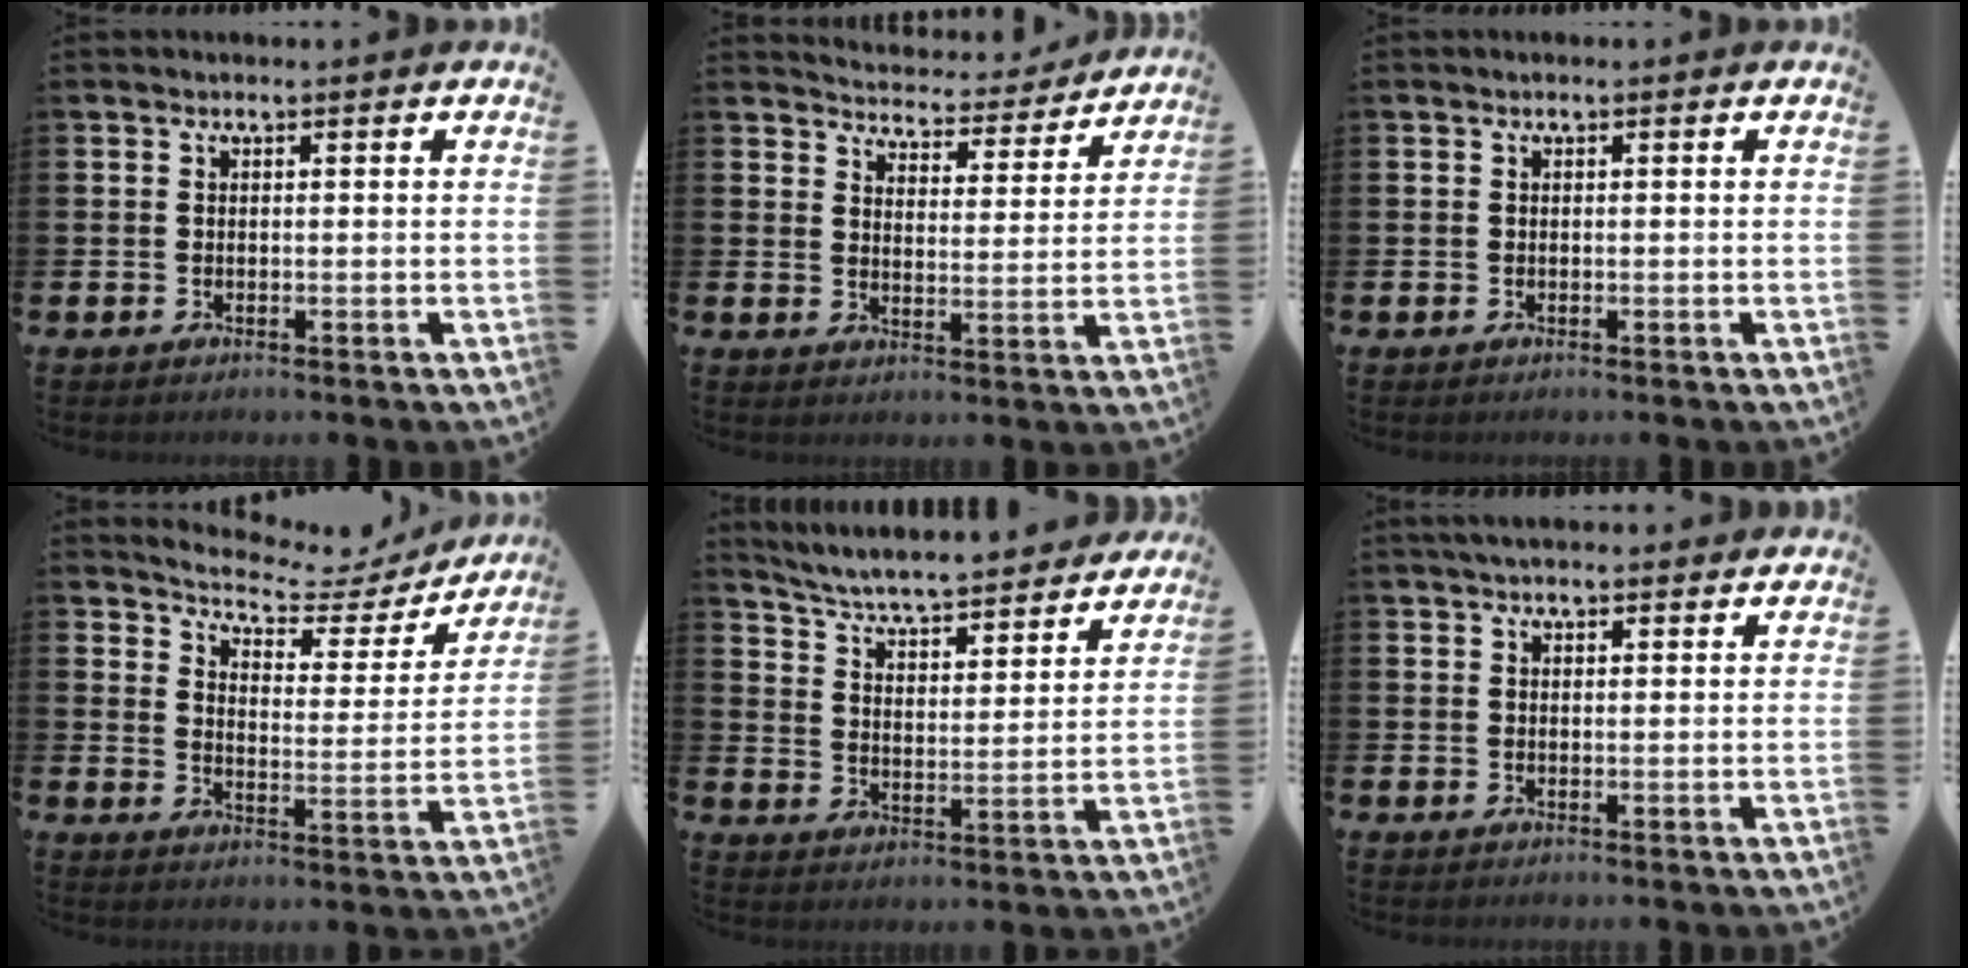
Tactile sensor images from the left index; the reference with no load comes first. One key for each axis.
{"total": 4.7, "fx": 4.6, "fy": 0.7, "fz": -0.1, "tx": -0.003, "ty": -0.047, "tz": 0.075}
{"total": 0.0}
{"total": 5.6, "fx": 5.2, "fy": 1.6, "fz": 1.3, "tx": -0.044, "ty": -0.046, "tz": 0.080}
{"total": 6.5, "fx": 6.3, "fy": 0.3, "fz": 1.8, "tx": -0.064, "ty": -0.051, "tz": 0.105}
{"total": 2.5, "fx": 2.3, "fy": 0.6, "fz": 0.9, "tx": -0.018, "ty": -0.001, "tz": 0.040}